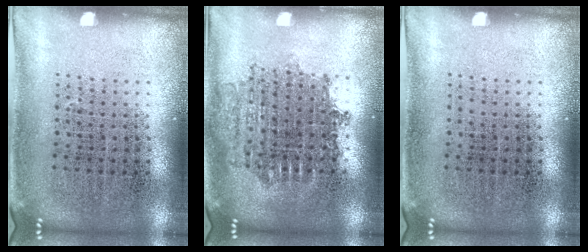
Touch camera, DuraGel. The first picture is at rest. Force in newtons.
{"total": 1.7, "press": 1.4, "slide": 0.9}
{"total": 0.0}